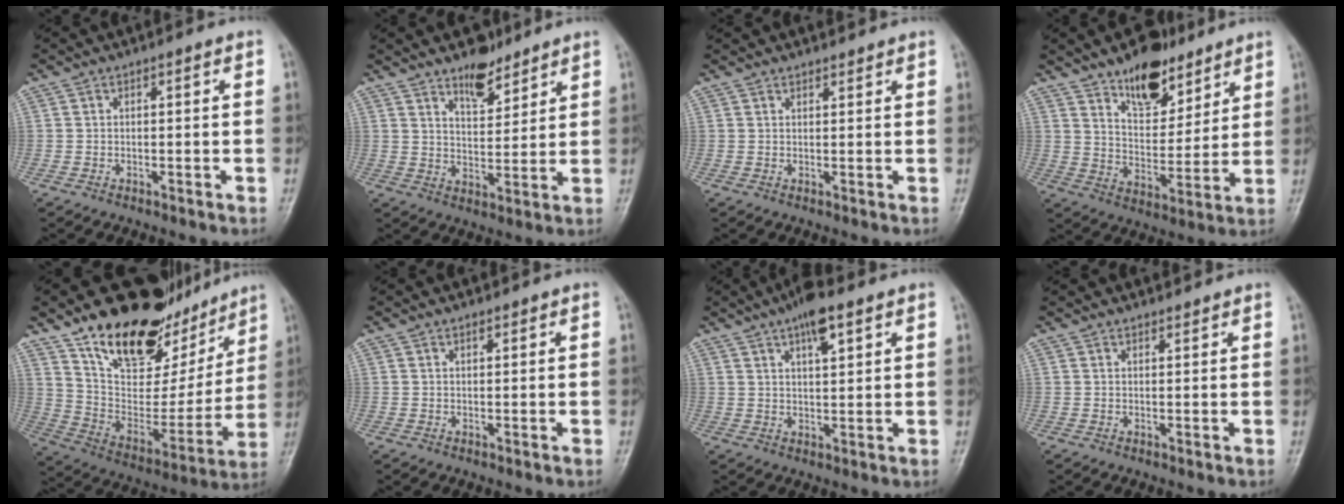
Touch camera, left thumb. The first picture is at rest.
{"total": 6.9, "force": [5.3, 2.9, 3.4], "torque": [-0.032, -0.041, 0.090]}
{"total": 1.5, "force": [1.4, 0.4, 0.1], "torque": [0.005, -0.006, 0.023]}
{"total": 13.2, "force": [9.0, 6.4, 7.3], "torque": [-0.074, -0.061, 0.151]}
{"total": 26.1, "force": [17.8, 12.8, 14.1], "torque": [-0.172, -0.069, 0.297]}
{"total": 0.9, "force": [0.7, 0.3, 0.4], "torque": [-0.007, -0.003, 0.010]}
{"total": 6.9, "force": [4.0, 2.1, 5.2], "torque": [-0.079, -0.009, 0.063]}
{"total": 1.4, "force": [1.4, 0.3, 0.1], "torque": [0.006, -0.006, 0.022]}